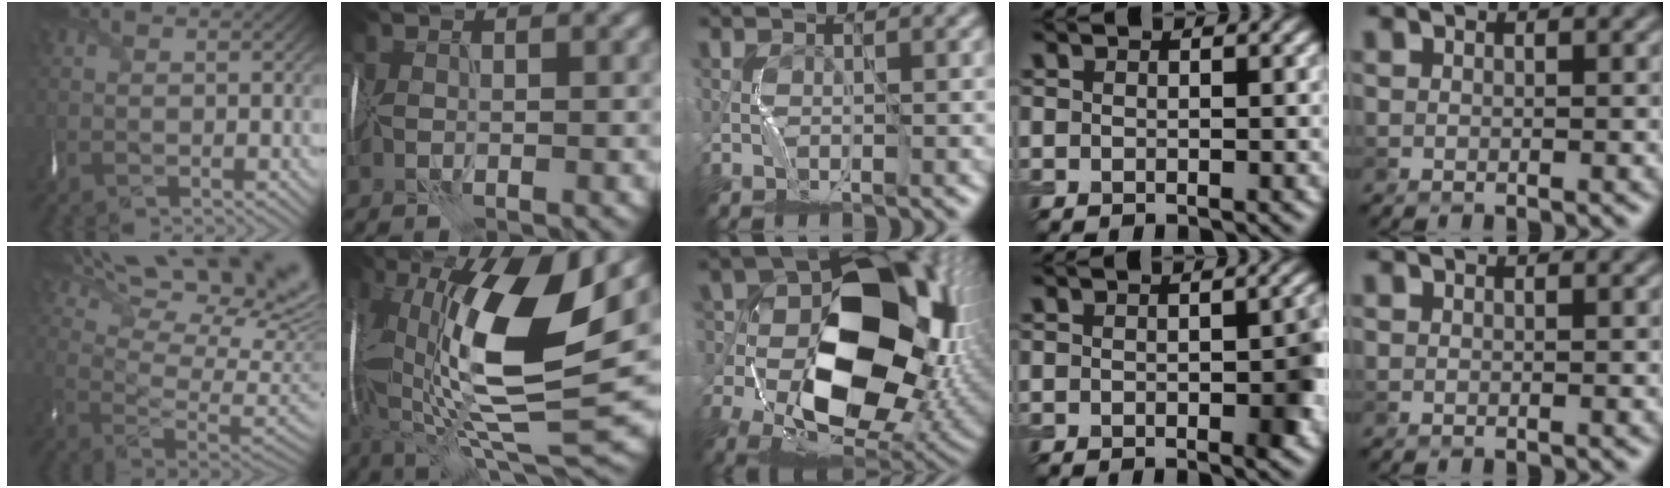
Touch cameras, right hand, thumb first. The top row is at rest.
{"thumb": {"total": 19.3, "force": [12.3, 6.4, 13.4], "torque": [-0.220, 0.046, 0.186]}, "index": {"total": 16.0, "force": [1.7, 6.5, 14.5], "torque": [-0.279, 0.002, 0.031]}, "middle": {"total": 18.0, "force": [-2.3, 12.0, 13.3], "torque": [-0.201, -0.006, -0.016]}, "ring": {"total": 3.2, "force": [-0.6, 1.0, 3.0], "torque": [-0.036, -0.001, -0.007]}}